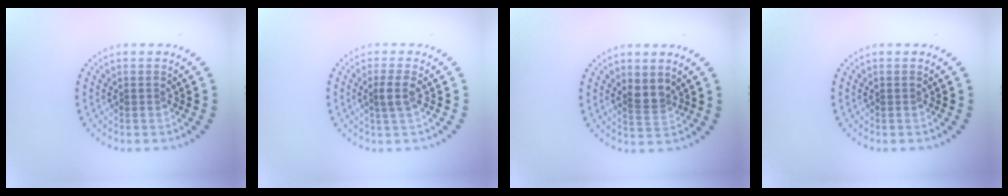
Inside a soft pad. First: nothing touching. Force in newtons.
{"total": 1.7, "press": 1.4, "slide": 1.1}
{"total": 1.9, "press": 1.5, "slide": 1.2}
{"total": 0.0}